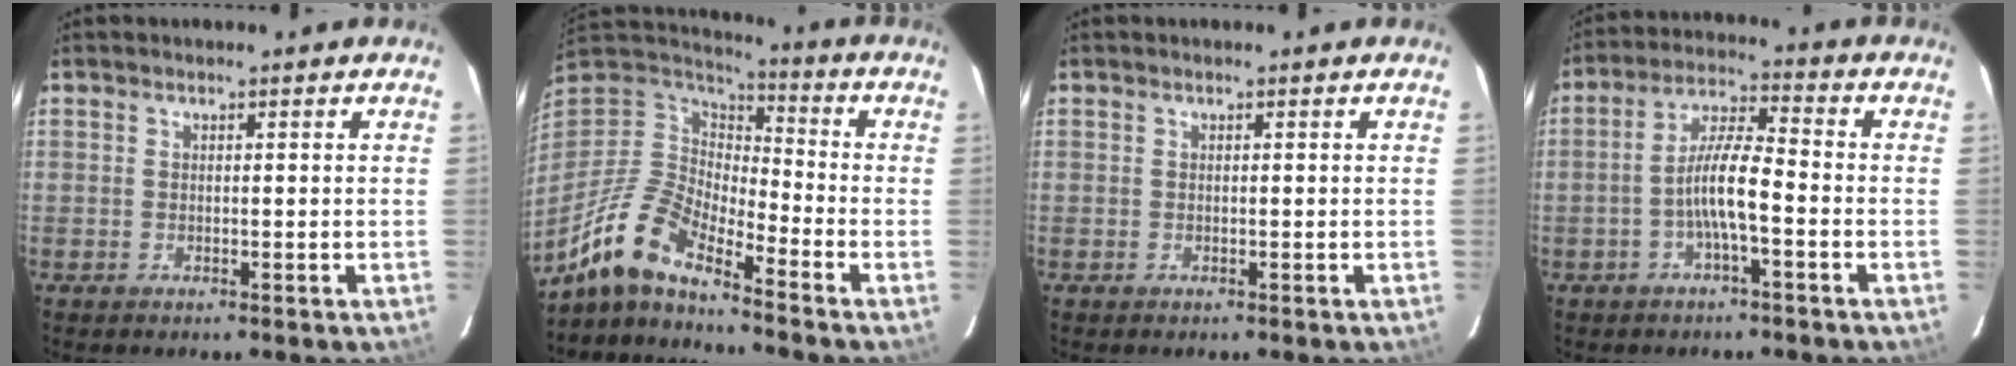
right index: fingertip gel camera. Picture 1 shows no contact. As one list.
[{"total": 13.3, "force": [-10.4, 3.4, 7.4], "torque": [-0.148, -0.006, -0.213]}, {"total": 0.0}, {"total": 7.1, "force": [-2.6, 1.1, 6.6], "torque": [-0.135, 0.010, -0.048]}]